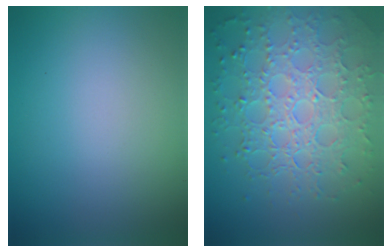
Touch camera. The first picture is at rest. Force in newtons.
{"total": 7.7, "press": 5.6, "slide": 5.3}